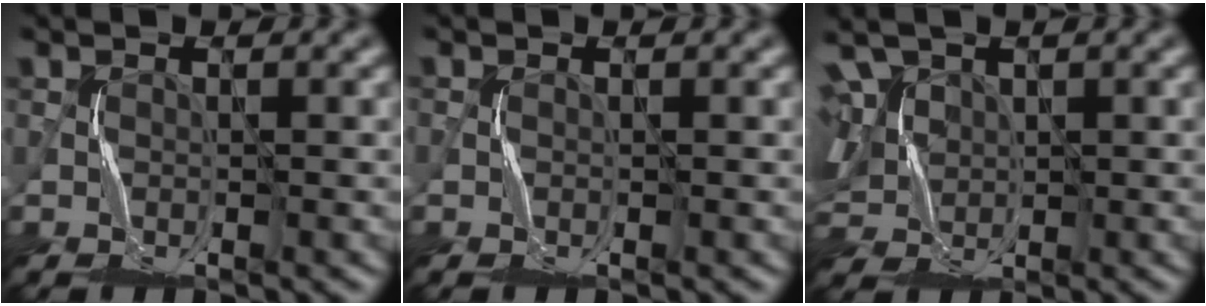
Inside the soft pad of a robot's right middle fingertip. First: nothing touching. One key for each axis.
{"total": 0.0}
{"total": 7.5, "fx": 2.2, "fy": 5.3, "fz": 4.8, "tx": -0.138, "ty": 0.027, "tz": 0.045}